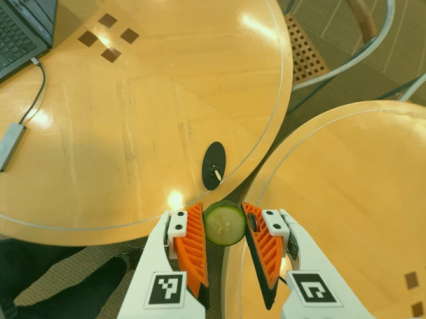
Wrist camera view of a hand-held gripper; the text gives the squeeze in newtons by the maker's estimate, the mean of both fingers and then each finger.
{"total": 7.5, "left": 7.6, "right": 7.5}